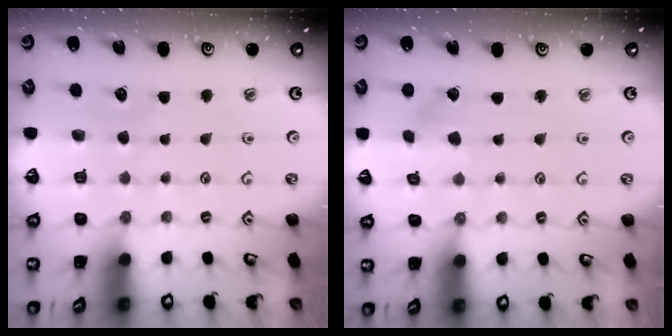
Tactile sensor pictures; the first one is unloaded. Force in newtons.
{"total": 2.4, "press": 2.4, "slide": 0.3}